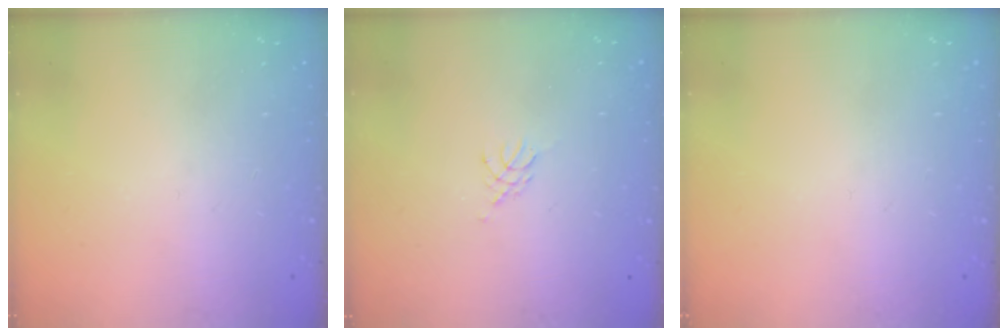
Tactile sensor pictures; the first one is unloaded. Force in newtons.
{"total": 3.8, "press": 3.8, "slide": 0.6}
{"total": 0.0}